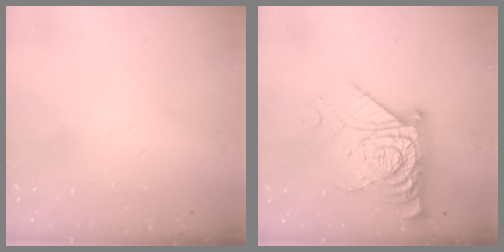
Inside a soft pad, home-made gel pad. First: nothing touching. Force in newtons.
{"total": 15.2, "press": 15.1, "slide": 1.8}